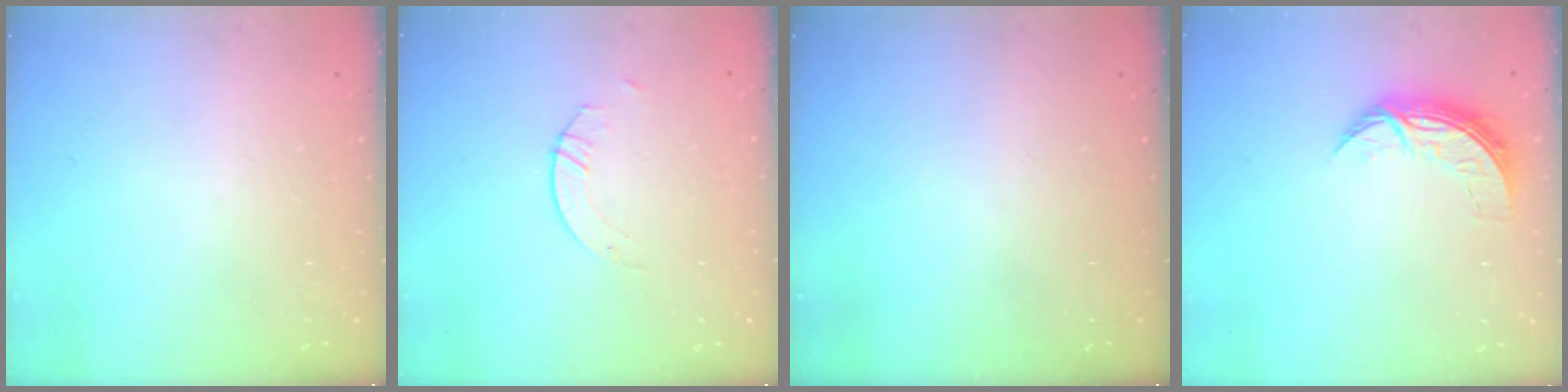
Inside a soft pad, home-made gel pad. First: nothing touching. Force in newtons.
{"total": 2.6, "press": 2.6, "slide": 0.2}
{"total": 0.0}
{"total": 7.8, "press": 7.8, "slide": 0.3}